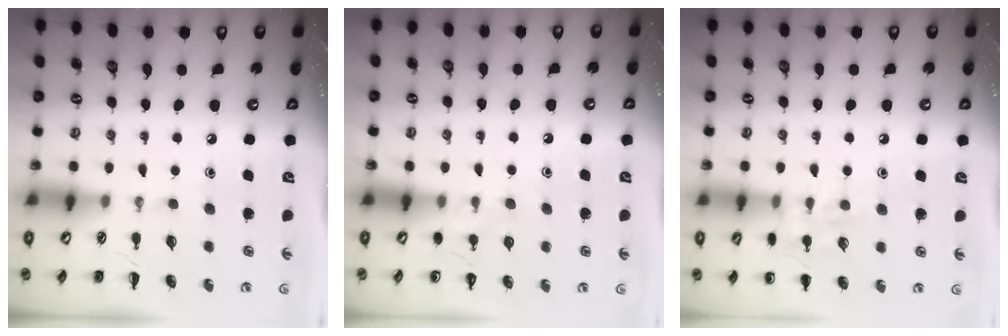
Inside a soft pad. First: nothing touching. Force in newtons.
{"total": 6.0, "press": 5.7, "slide": 1.8}
{"total": 8.8, "press": 8.7, "slide": 1.5}